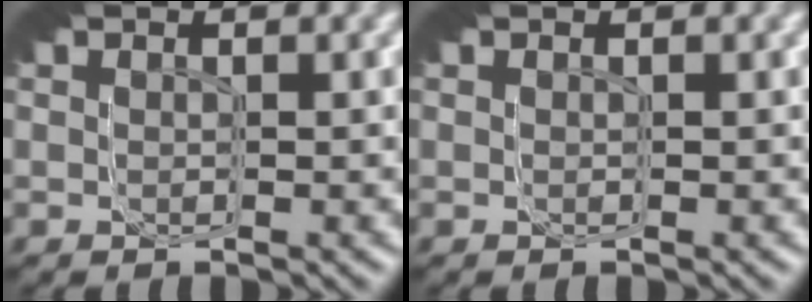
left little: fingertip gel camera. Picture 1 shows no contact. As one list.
[{"total": 0.0}]